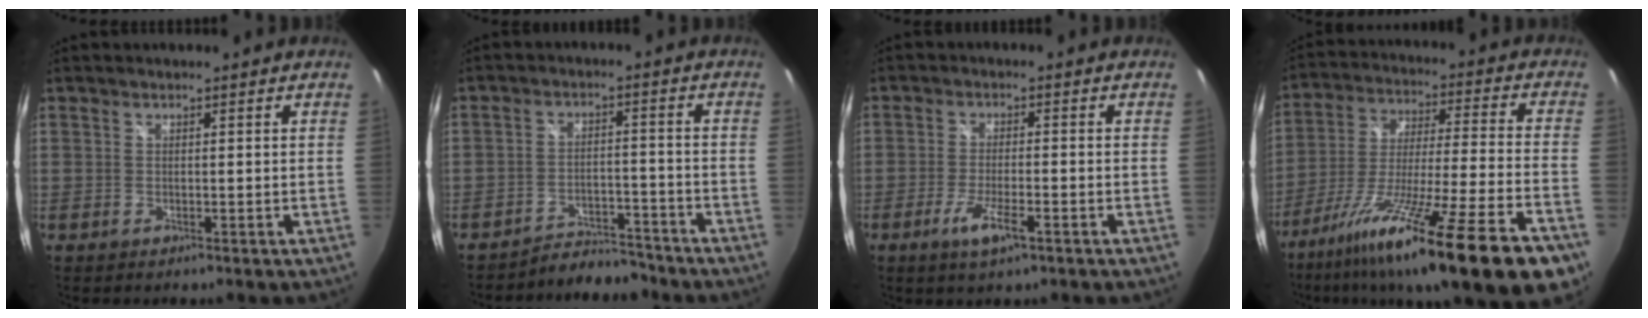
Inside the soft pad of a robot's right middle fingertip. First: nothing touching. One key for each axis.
{"total": 6.9, "fx": -6.7, "fy": 1.7, "fz": 0.4, "tx": -0.023, "ty": 0.012, "tz": -0.098}
{"total": 5.5, "fx": -3.1, "fy": 1.0, "fz": 4.5, "tx": -0.099, "ty": -0.011, "tz": -0.057}
{"total": 27.2, "fx": -18.1, "fy": 0.6, "fz": 20.3, "tx": -0.333, "ty": -0.082, "tz": -0.296}